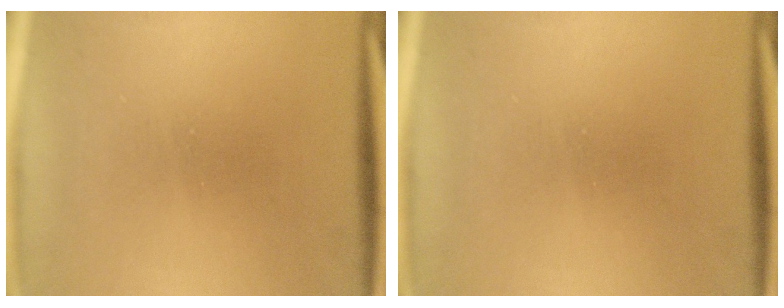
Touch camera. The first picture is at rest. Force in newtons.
{"total": 0.0}